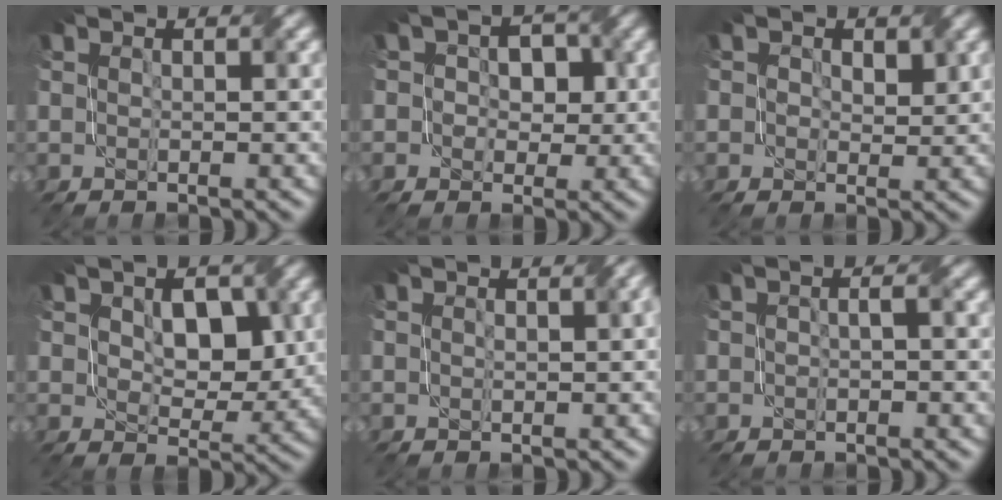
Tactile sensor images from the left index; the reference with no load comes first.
{"total": 4.5, "force": [0.2, 3.8, 2.3], "torque": [-0.011, 0.013, -0.018]}
{"total": 2.3, "force": [0.8, 1.8, 1.1], "torque": [-0.023, 0.001, 0.012]}
{"total": 4.7, "force": [1.0, 3.2, 3.4], "torque": [-0.052, -0.013, 0.019]}
{"total": 1.3, "force": [0.0, 0.3, 1.3], "torque": [-0.017, 0.000, 0.002]}
{"total": 1.2, "force": [-0.8, 0.4, 0.7], "torque": [-0.017, 0.001, -0.015]}